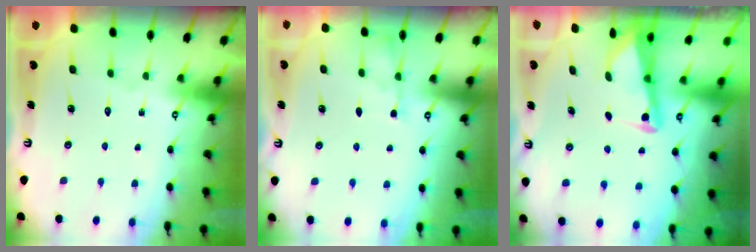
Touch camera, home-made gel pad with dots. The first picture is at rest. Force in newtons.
{"total": 3.7, "press": 3.6, "slide": 0.5}
{"total": 3.0, "press": 3.0, "slide": 0.4}